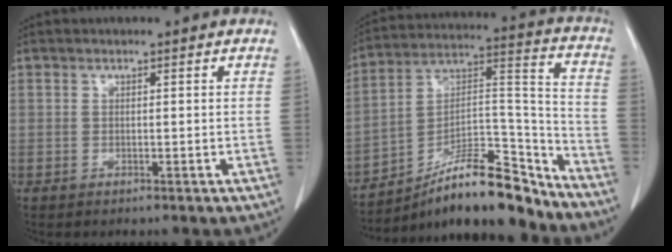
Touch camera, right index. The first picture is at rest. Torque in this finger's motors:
{"motor_torque": [0.08, -0.50, 0.21, 0.04]}